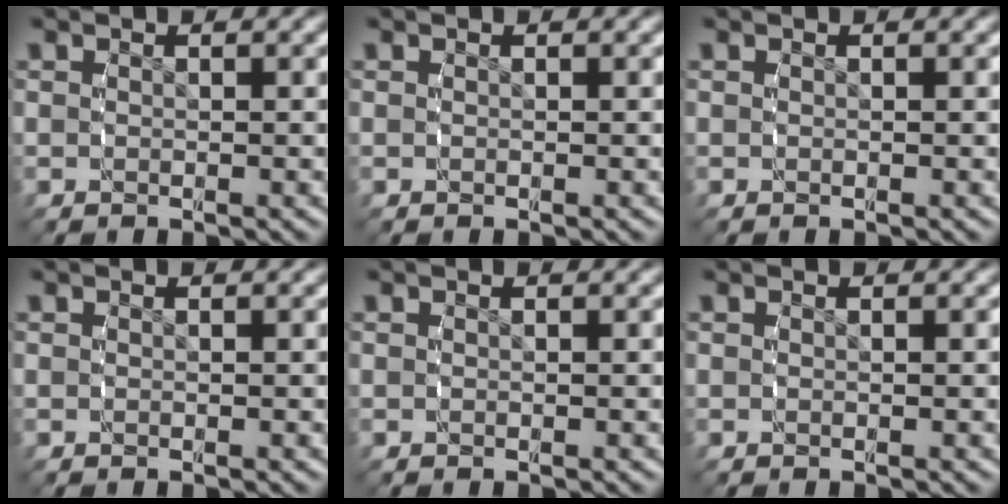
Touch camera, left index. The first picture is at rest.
{"total": 0.0}
{"total": 0.0}
{"total": 0.0}
{"total": 0.0}
{"total": 0.0}